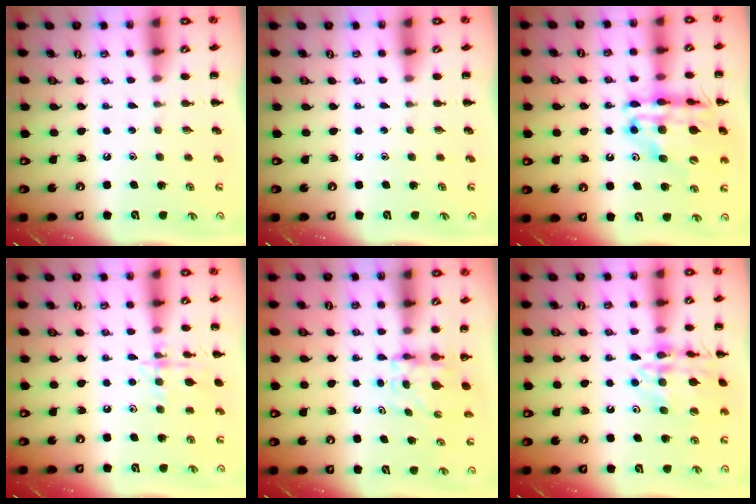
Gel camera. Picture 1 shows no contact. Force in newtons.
{"total": 0.0}
{"total": 21.2, "press": 20.7, "slide": 4.6}
{"total": 11.7, "press": 11.7, "slide": 1.0}
{"total": 6.3, "press": 6.3, "slide": 0.7}
{"total": 16.0, "press": 16.0, "slide": 1.7}